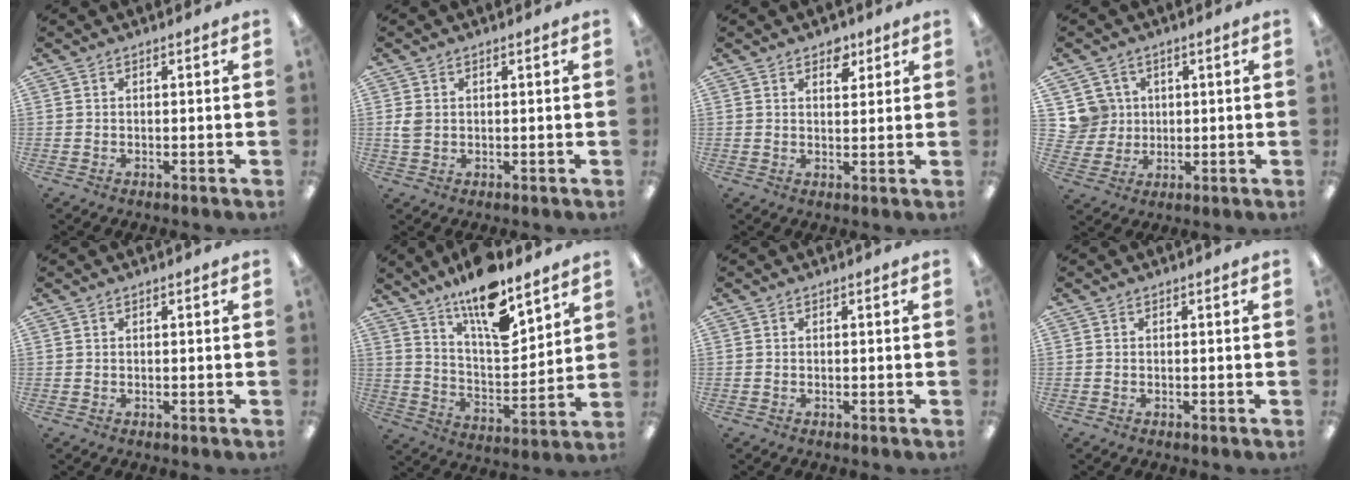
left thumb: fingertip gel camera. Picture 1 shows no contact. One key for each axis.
{"total": 2.4, "fx": 0.6, "fy": 1.7, "fz": 1.5, "tx": -0.032, "ty": 0.005, "tz": 0.009}
{"total": 4.5, "fx": 3.1, "fy": 2.5, "fz": 2.1, "tx": -0.007, "ty": -0.018, "tz": 0.048}
{"total": 6.9, "fx": 2.6, "fy": 6.4, "fz": 0.1, "tx": -0.016, "ty": 0.002, "tz": 0.056}
{"total": 0.0}
{"total": 16.3, "fx": 11.9, "fy": 5.4, "fz": 9.8, "tx": -0.170, "ty": -0.072, "tz": 0.202}
{"total": 0.0}
{"total": 0.0}